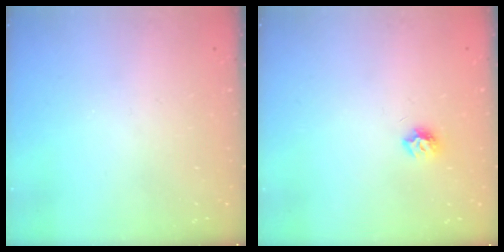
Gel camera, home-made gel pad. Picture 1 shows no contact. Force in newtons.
{"total": 6.8, "press": 6.8, "slide": 0.6}